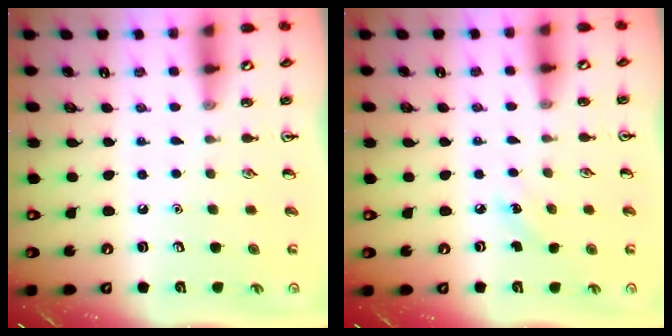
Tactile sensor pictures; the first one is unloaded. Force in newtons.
{"total": 3.6, "press": 3.4, "slide": 1.2}